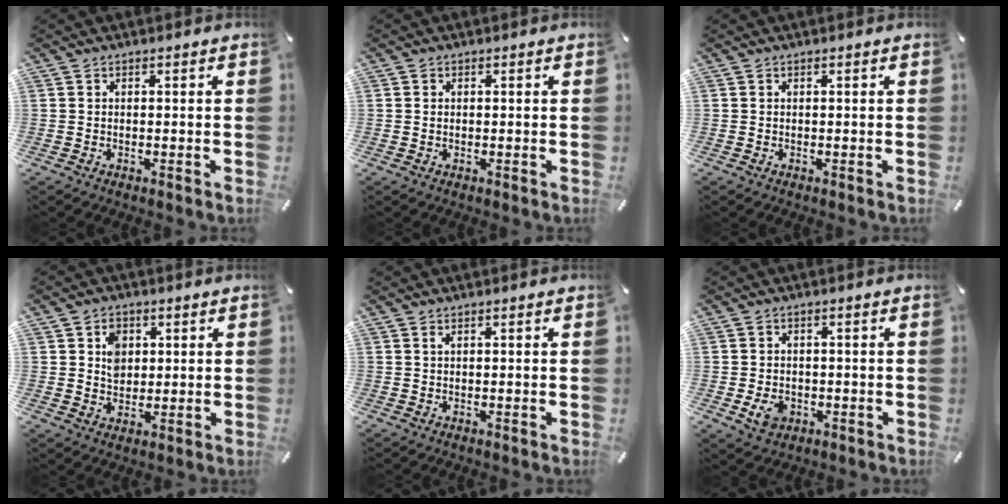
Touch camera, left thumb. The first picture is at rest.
{"total": 0.7, "force": [0.0, 0.5, 0.5], "torque": [-0.010, 0.003, -0.001]}
{"total": 0.0}
{"total": 5.1, "force": [1.3, 4.4, 2.2], "torque": [-0.030, -0.001, 0.019]}
{"total": 0.5, "force": [0.2, 0.0, 0.5], "torque": [-0.008, -0.001, 0.004]}
{"total": 4.6, "force": [-1.3, 3.5, 2.6], "torque": [-0.048, -0.001, -0.024]}